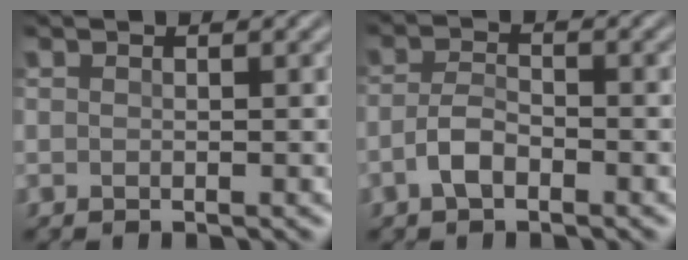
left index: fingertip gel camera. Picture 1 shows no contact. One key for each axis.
{"total": 2.6, "fx": -1.2, "fy": 1.3, "fz": 1.9, "tx": -0.040, "ty": 0.004, "tz": -0.030}